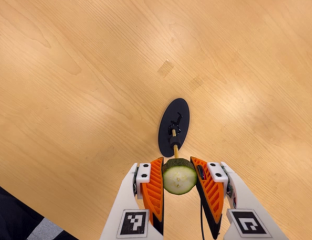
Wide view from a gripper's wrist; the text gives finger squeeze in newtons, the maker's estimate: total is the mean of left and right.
{"total": 10.9, "left": 10.0, "right": 11.8}